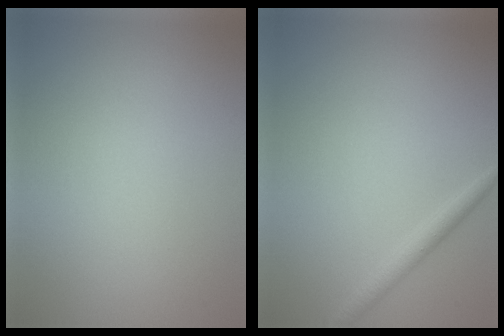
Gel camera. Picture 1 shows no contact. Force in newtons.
{"total": 1.5, "press": 1.5, "slide": 0.1}